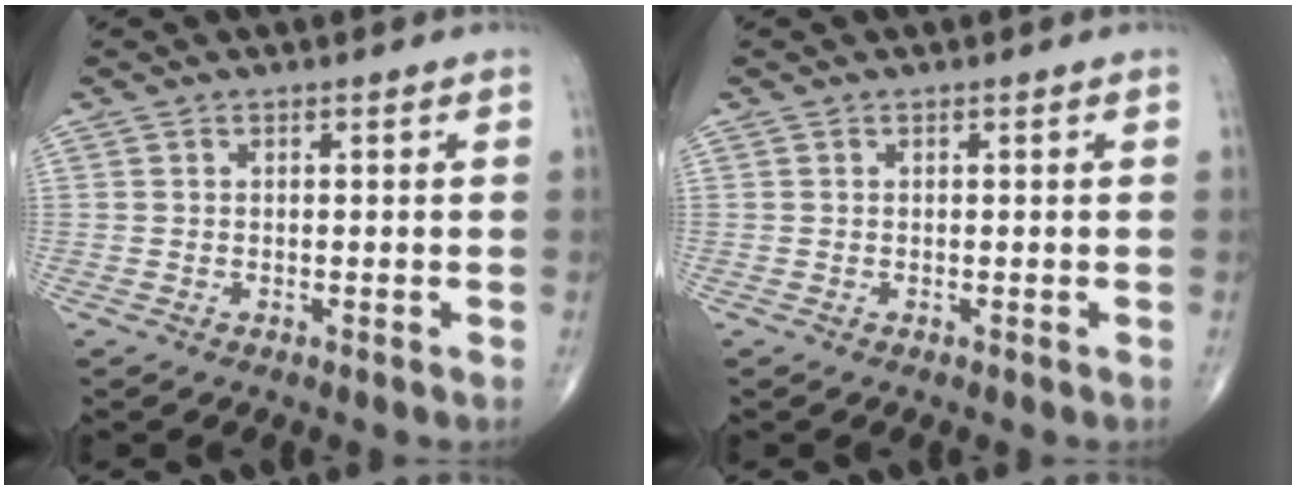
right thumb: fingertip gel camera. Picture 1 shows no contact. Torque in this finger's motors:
{"motor_torque": [-0.10, 0.10, -0.13, -0.13, 0.00]}